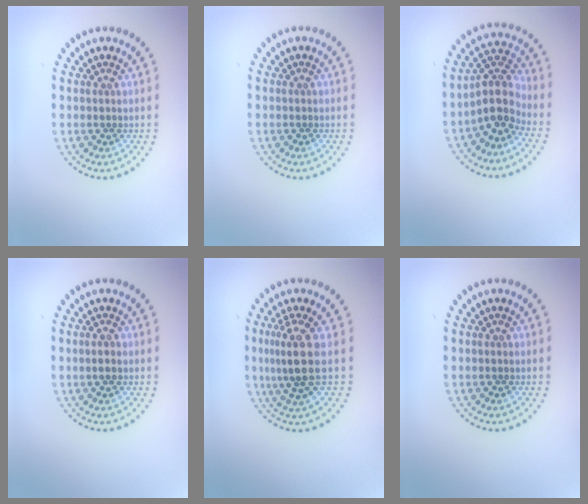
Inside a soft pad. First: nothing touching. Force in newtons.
{"total": 0.0}
{"total": 4.1, "press": 3.1, "slide": 2.6}
{"total": 1.5, "press": 1.4, "slide": 0.1}
{"total": 3.6, "press": 2.6, "slide": 2.5}
{"total": 0.0}